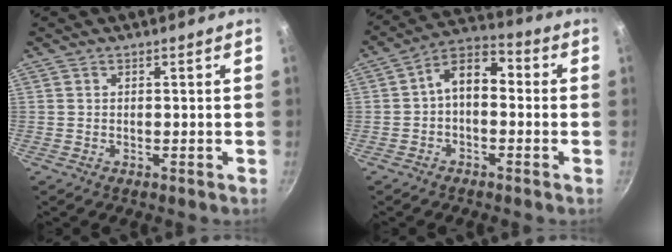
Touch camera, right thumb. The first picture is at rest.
{"total": 8.5, "force": [-0.3, 5.4, 6.6], "torque": [-0.087, 0.037, -0.024]}